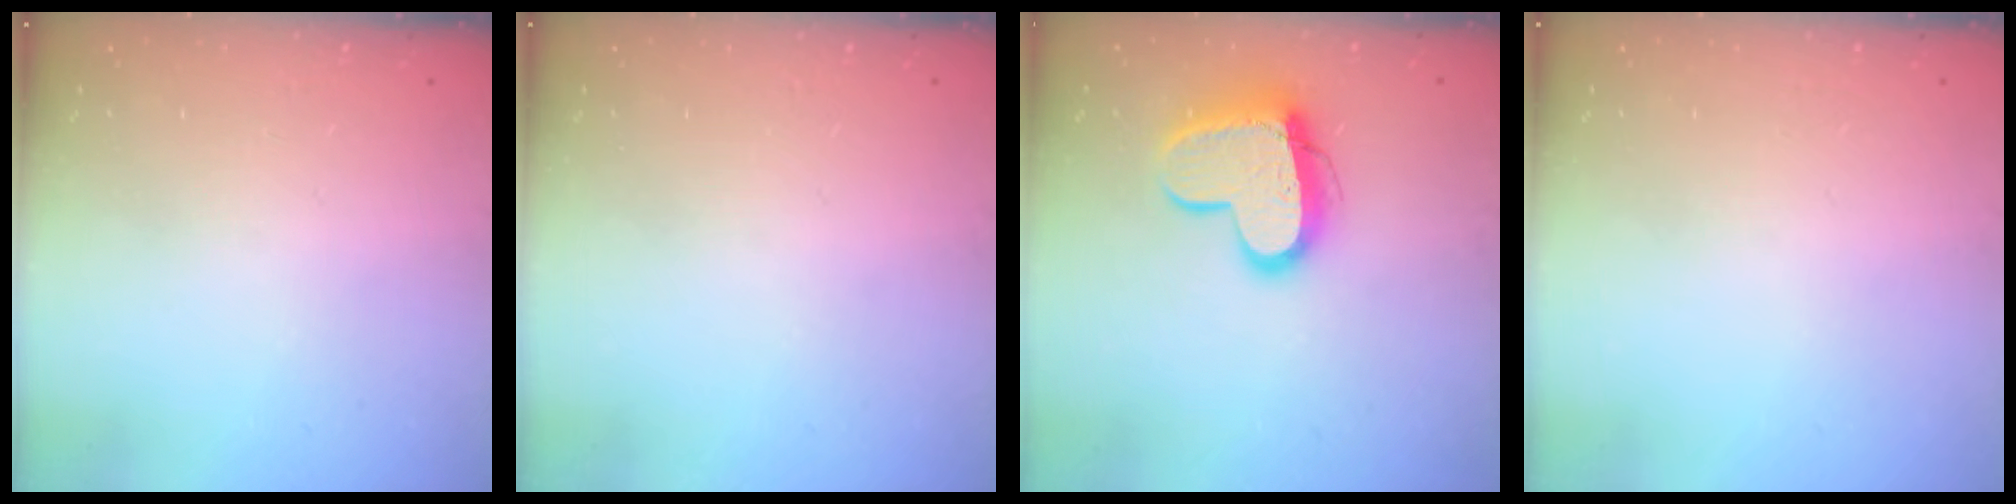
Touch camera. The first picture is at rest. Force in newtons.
{"total": 0.0}
{"total": 14.7, "press": 14.7, "slide": 1.3}
{"total": 0.0}